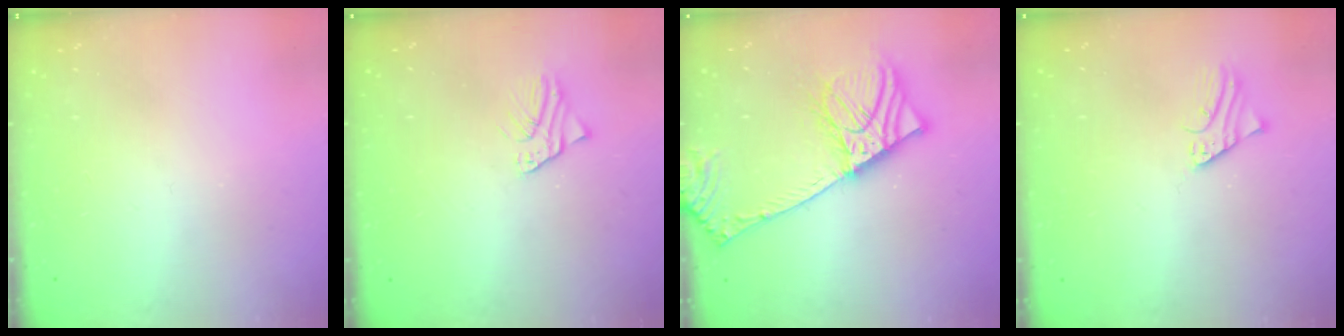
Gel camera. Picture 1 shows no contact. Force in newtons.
{"total": 2.5, "press": 2.4, "slide": 0.3}
{"total": 10.9, "press": 10.6, "slide": 2.2}
{"total": 1.8, "press": 1.7, "slide": 0.1}